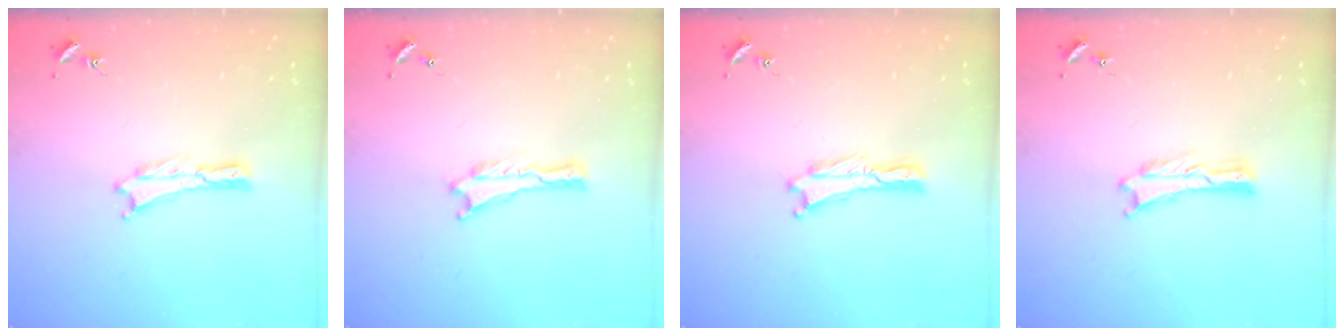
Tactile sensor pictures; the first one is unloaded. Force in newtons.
{"total": 0.0}
{"total": 0.0}
{"total": 0.0}